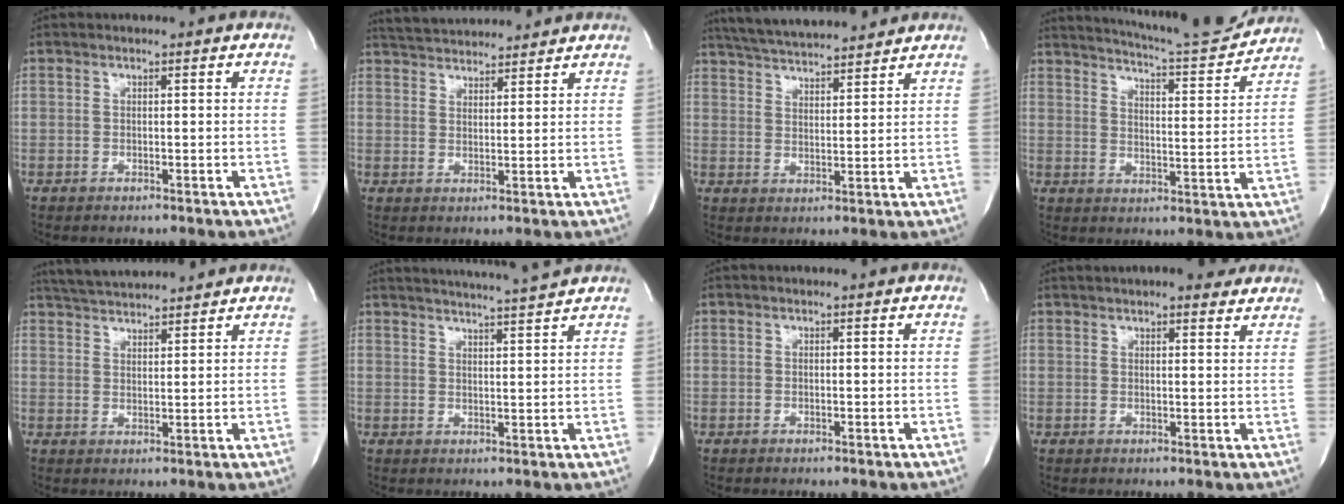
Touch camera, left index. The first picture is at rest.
{"total": 9.5, "force": [9.1, 1.3, 2.4], "torque": [-0.048, 0.021, 0.140]}
{"total": 10.5, "force": [9.9, 0.7, 3.6], "torque": [-0.072, 0.019, 0.156]}
{"total": 14.5, "force": [13.8, 0.3, 4.4], "torque": [-0.078, -0.038, 0.184]}
{"total": 8.5, "force": [8.1, 0.5, 2.5], "torque": [-0.054, 0.022, 0.133]}
{"total": 9.9, "force": [9.3, -1.5, 3.0], "torque": [-0.054, -0.013, 0.127]}
{"total": 0.0}
{"total": 9.3, "force": [7.9, 1.8, 4.6], "torque": [-0.066, 0.017, 0.098]}